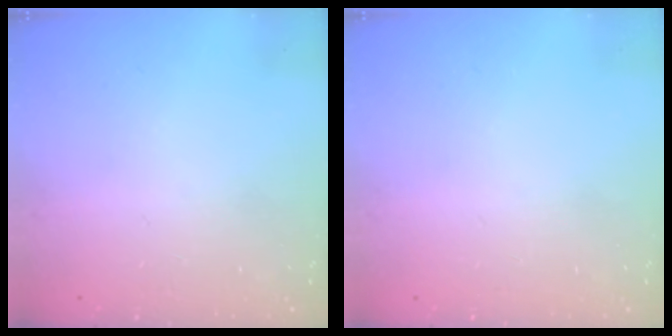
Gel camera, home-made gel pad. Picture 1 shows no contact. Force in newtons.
{"total": 0.0}